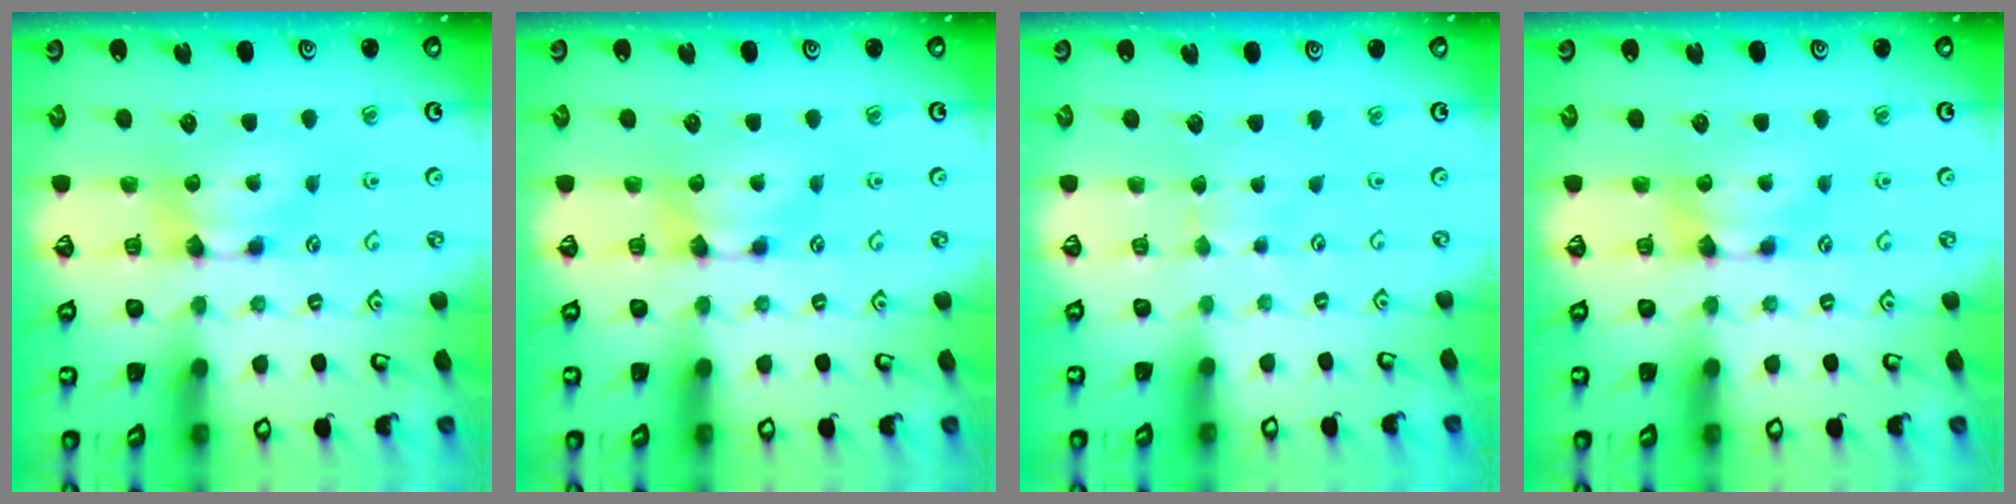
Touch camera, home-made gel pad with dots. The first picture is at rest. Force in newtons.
{"total": 0.0}
{"total": 2.8, "press": 2.8, "slide": 0.5}
{"total": 0.0}